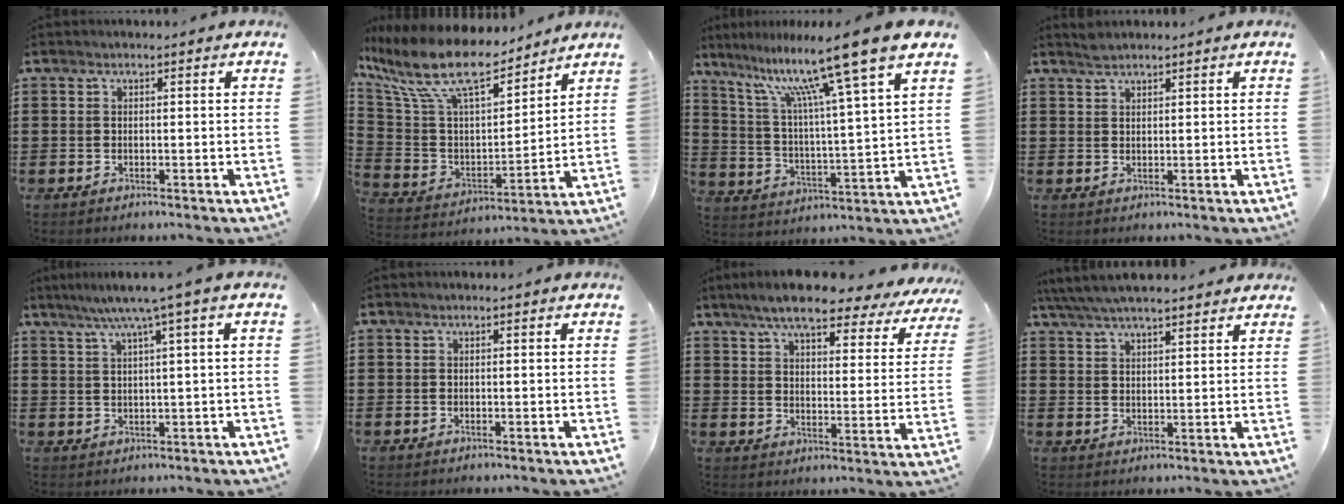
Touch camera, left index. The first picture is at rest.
{"total": 13.3, "force": [10.2, 3.2, 7.9], "torque": [-0.205, -0.061, 0.173]}
{"total": 13.3, "force": [10.2, -0.6, 8.5], "torque": [-0.175, -0.068, 0.157]}
{"total": 1.5, "force": [1.4, 0.2, 0.4], "torque": [-0.009, -0.001, 0.028]}
{"total": 4.6, "force": [2.2, -0.6, 4.0], "torque": [-0.081, -0.004, 0.034]}
{"total": 0.0}
{"total": 8.3, "force": [7.2, 1.2, 3.9], "torque": [-0.090, -0.037, 0.123]}
{"total": 5.1, "force": [4.8, 0.6, 1.8], "torque": [-0.050, -0.009, 0.087]}